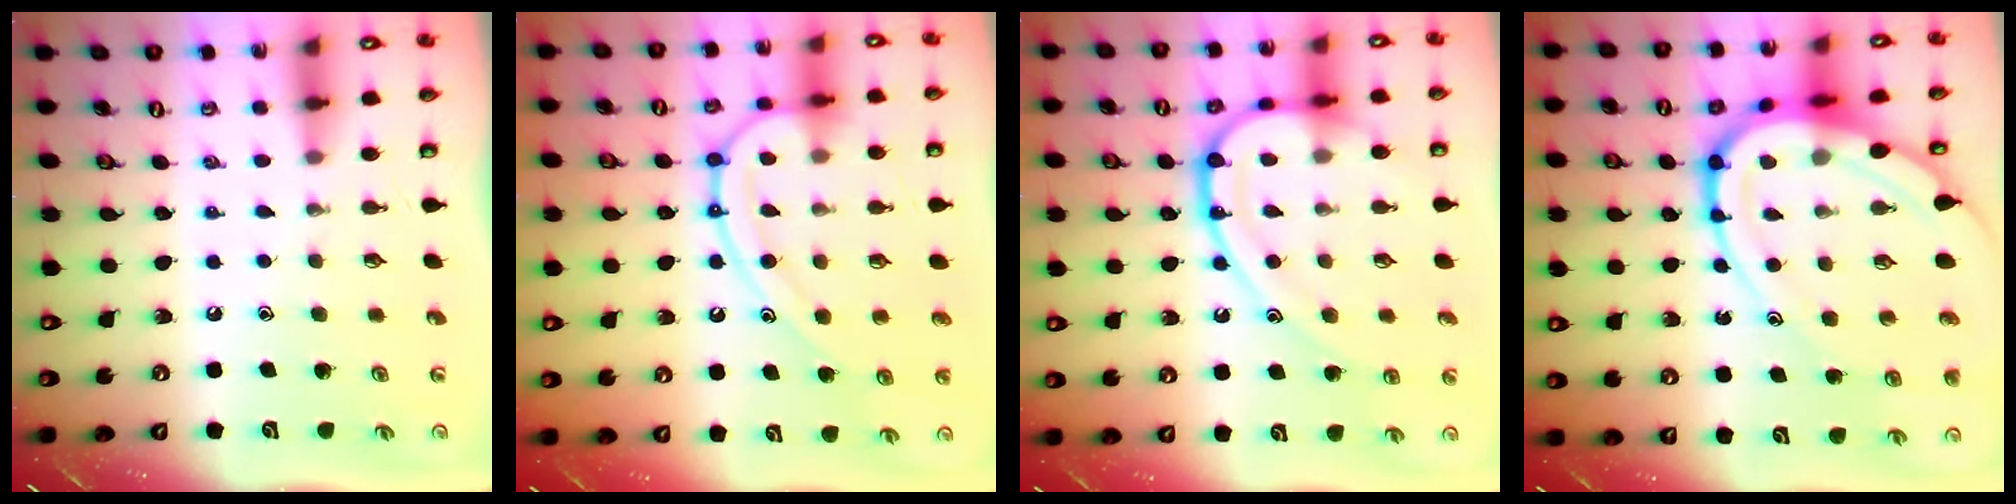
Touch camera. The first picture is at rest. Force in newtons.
{"total": 16.1, "press": 16.0, "slide": 1.4}
{"total": 17.2, "press": 17.2, "slide": 1.7}
{"total": 18.3, "press": 18.2, "slide": 1.9}